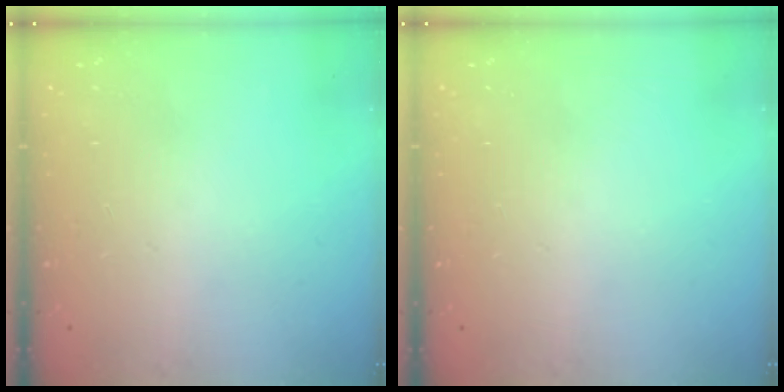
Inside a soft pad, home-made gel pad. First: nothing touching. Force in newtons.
{"total": 0.0}